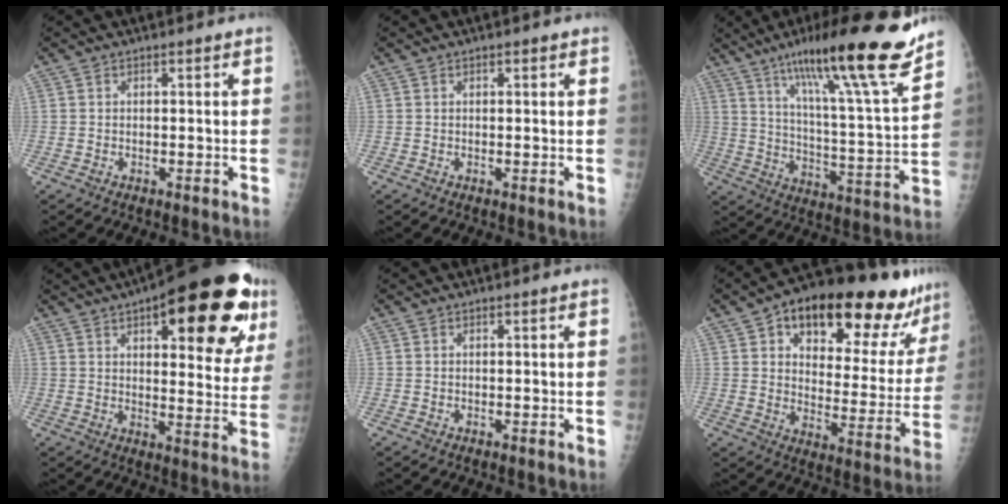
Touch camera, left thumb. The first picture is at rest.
{"total": 0.9, "force": [0.5, 0.4, 0.7], "torque": [-0.009, 0.001, 0.005]}
{"total": 23.6, "force": [16.7, 2.1, 16.5], "torque": [-0.239, -0.067, 0.264]}
{"total": 26.6, "force": [12.8, 9.6, 21.3], "torque": [-0.255, -0.014, 0.174]}
{"total": 0.0}
{"total": 25.8, "force": [15.7, 11.2, 17.1], "torque": [-0.191, -0.031, 0.221]}